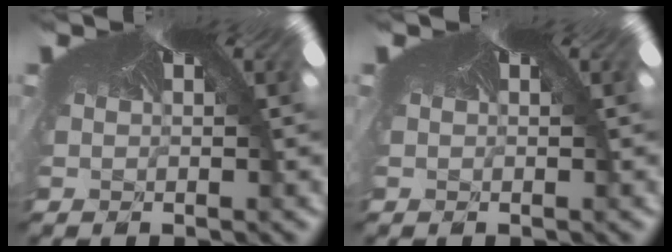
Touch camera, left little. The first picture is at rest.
{"total": 0.0}